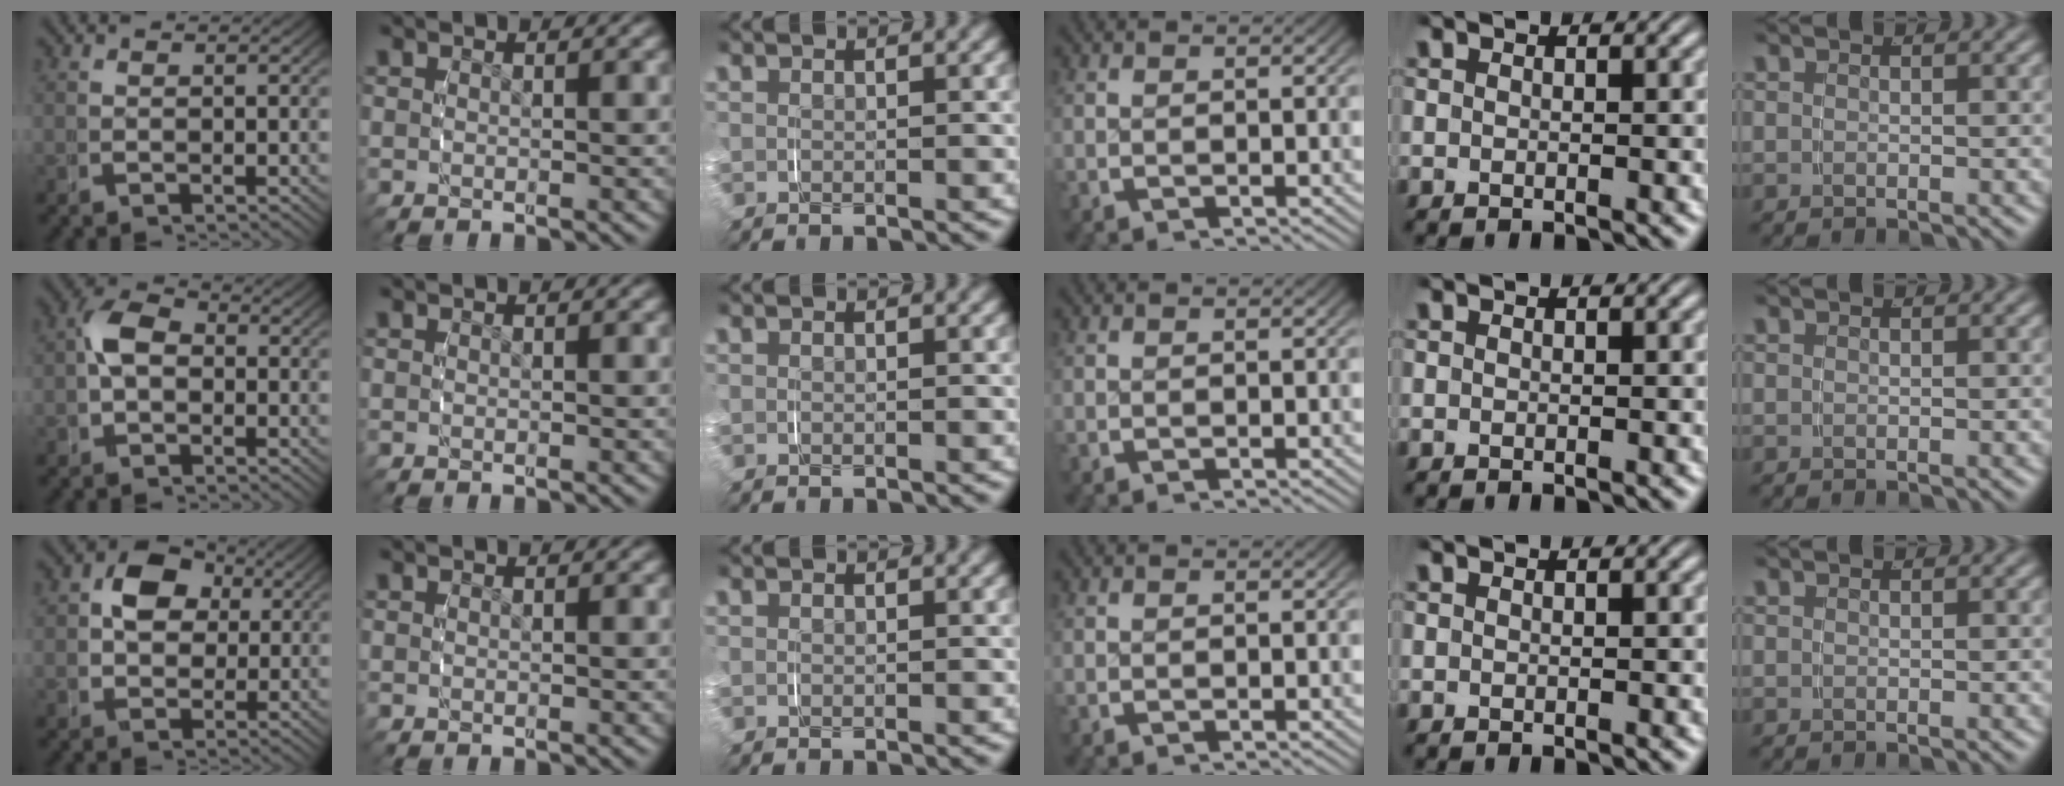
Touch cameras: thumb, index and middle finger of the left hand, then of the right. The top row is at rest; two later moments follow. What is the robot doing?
{"motion": "grasp_and_lifting", "object": "string"}